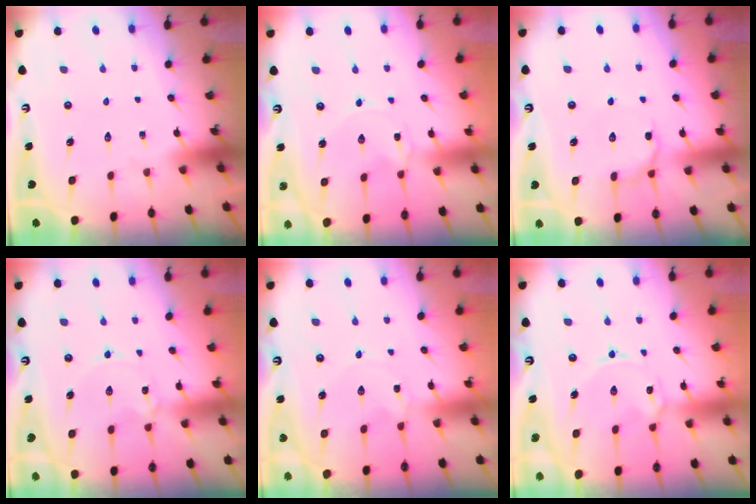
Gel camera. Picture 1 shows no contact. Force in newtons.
{"total": 0.0}
{"total": 7.0, "press": 6.9, "slide": 1.1}
{"total": 1.1, "press": 1.1, "slide": 0.2}
{"total": 0.0}
{"total": 3.0, "press": 2.9, "slide": 0.4}